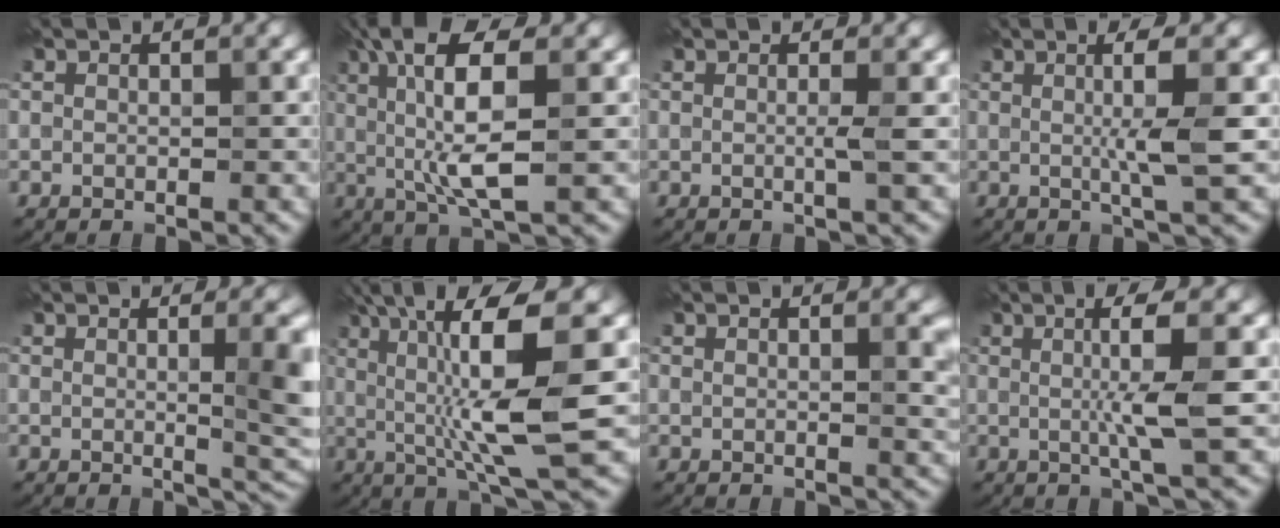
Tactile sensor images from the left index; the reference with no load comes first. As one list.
[{"total": 8.5, "force": [1.4, 2.2, 8.1], "torque": [-0.148, 0.006, 0.023]}, {"total": 1.3, "force": [0.0, 0.2, 1.3], "torque": [-0.021, -0.003, -0.006]}, {"total": 4.2, "force": [0.3, 0.6, 4.2], "torque": [-0.067, -0.001, 0.001]}, {"total": 6.2, "force": [0.4, 1.9, 5.9], "torque": [-0.055, -0.002, 0.008]}, {"total": 11.1, "force": [1.4, 2.0, 10.8], "torque": [-0.176, 0.003, 0.029]}, {"total": 2.9, "force": [0.9, 1.0, 2.5], "torque": [-0.022, 0.002, 0.011]}, {"total": 4.9, "force": [0.4, 0.5, 4.9], "torque": [-0.081, -0.001, 0.004]}]